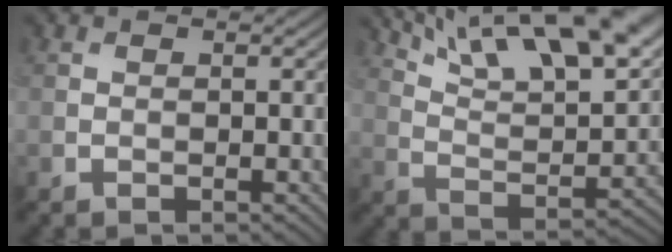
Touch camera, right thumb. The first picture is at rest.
{"total": 18.2, "force": [12.4, 5.5, 12.2], "torque": [-0.197, 0.018, 0.193]}